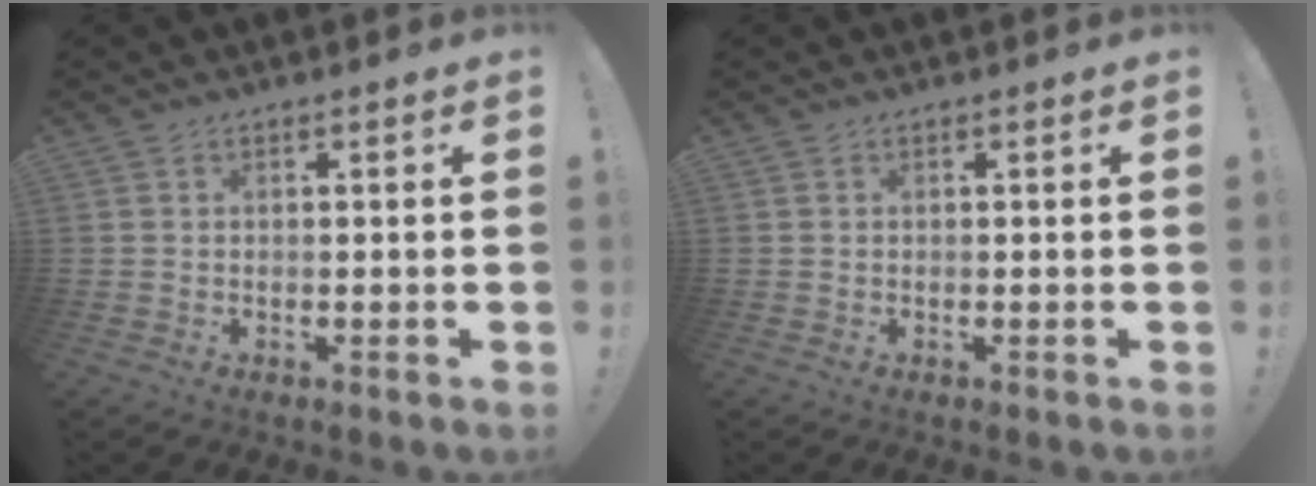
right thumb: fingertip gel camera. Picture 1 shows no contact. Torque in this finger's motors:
{"motor_torque": [0.00, 0.00, 0.00, 0.00, 0.00]}